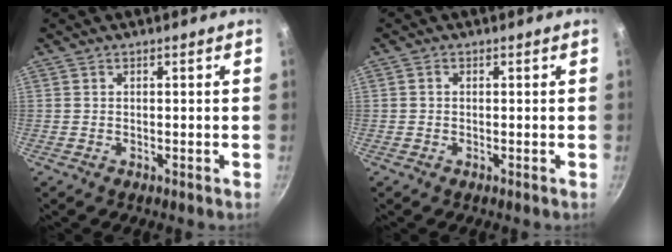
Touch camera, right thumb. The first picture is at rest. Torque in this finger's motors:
{"motor_torque": [-0.14, -0.33, -0.20, -0.20, 0.05]}